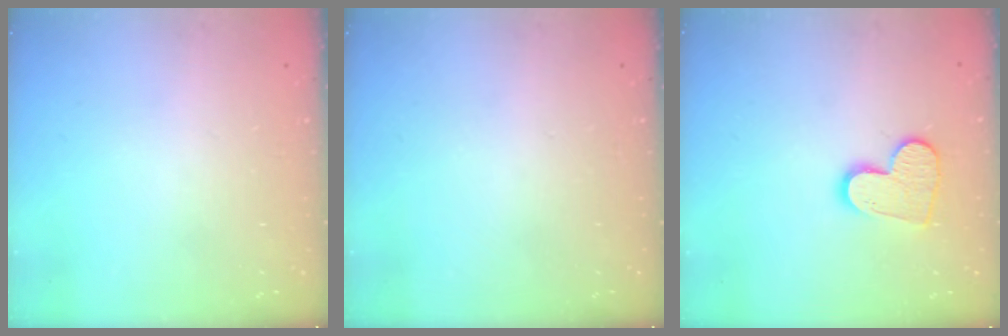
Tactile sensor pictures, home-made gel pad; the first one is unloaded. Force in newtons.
{"total": 0.0}
{"total": 11.2, "press": 11.2, "slide": 0.9}